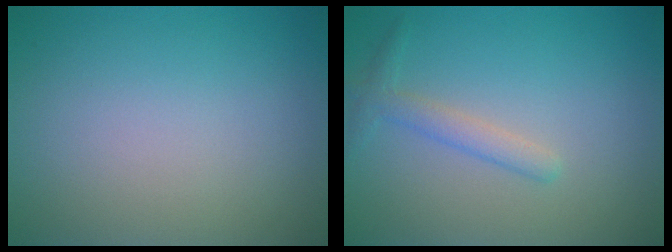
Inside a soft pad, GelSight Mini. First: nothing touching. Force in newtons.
{"total": 1.8, "press": 1.8, "slide": 0.1}